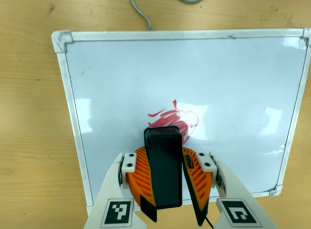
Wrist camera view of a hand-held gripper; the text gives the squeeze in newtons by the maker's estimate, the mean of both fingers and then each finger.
{"total": 14.1, "left": 16.3, "right": 12.0}